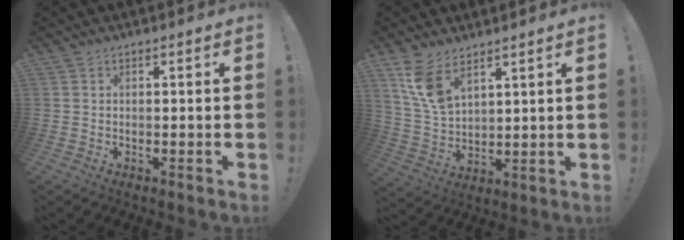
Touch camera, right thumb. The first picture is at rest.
{"total": 9.9, "force": [6.6, 4.9, 5.6], "torque": [-0.115, -0.029, 0.129]}